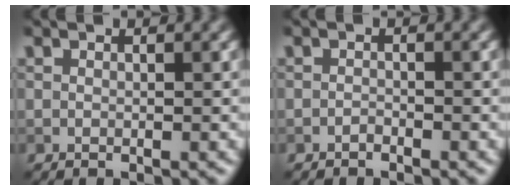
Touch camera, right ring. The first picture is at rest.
{"total": 0.6, "force": [-0.6, 0.2, 0.2], "torque": [-0.003, 0.001, -0.012]}